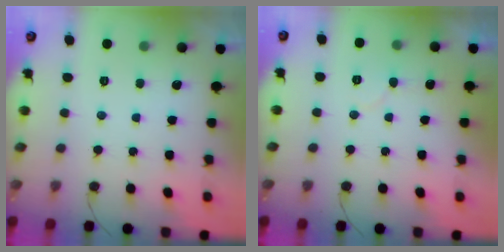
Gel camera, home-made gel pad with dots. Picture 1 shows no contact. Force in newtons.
{"total": 5.4, "press": 5.4, "slide": 0.4}